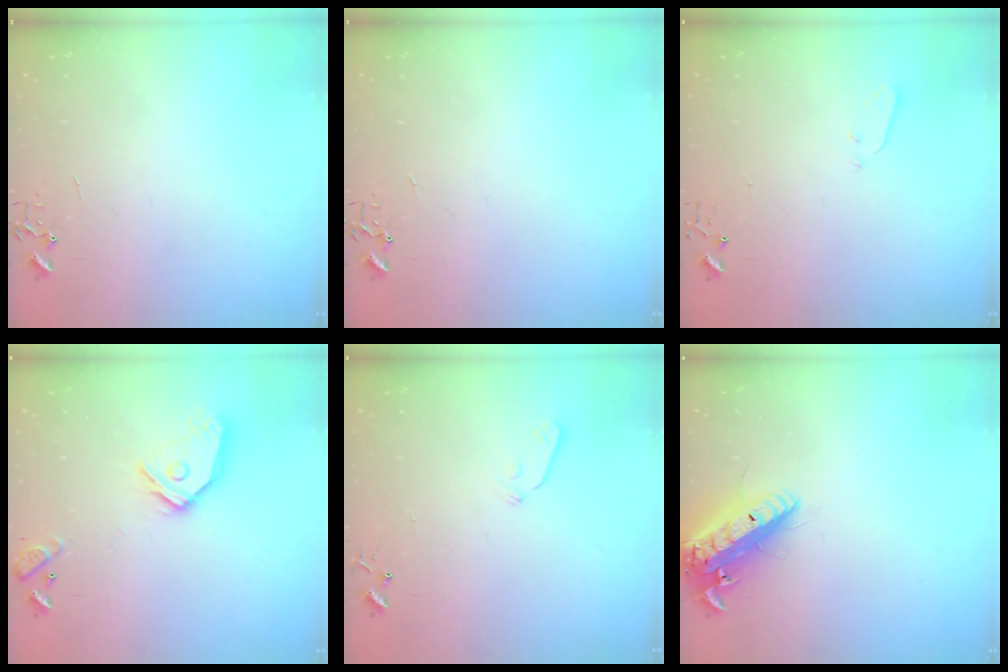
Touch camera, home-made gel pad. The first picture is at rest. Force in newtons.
{"total": 0.0}
{"total": 3.1, "press": 3.1, "slide": 0.7}
{"total": 14.7, "press": 14.6, "slide": 2.0}
{"total": 5.8, "press": 5.8, "slide": 0.5}
{"total": 17.1, "press": 16.8, "slide": 3.3}